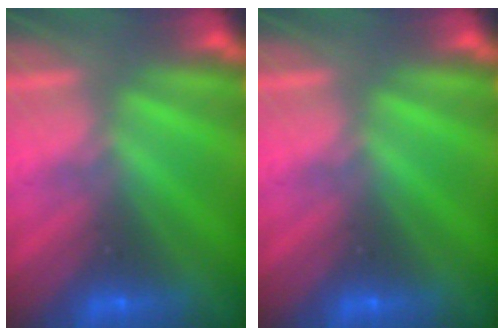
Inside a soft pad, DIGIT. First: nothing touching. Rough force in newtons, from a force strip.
{"total": 0.0}